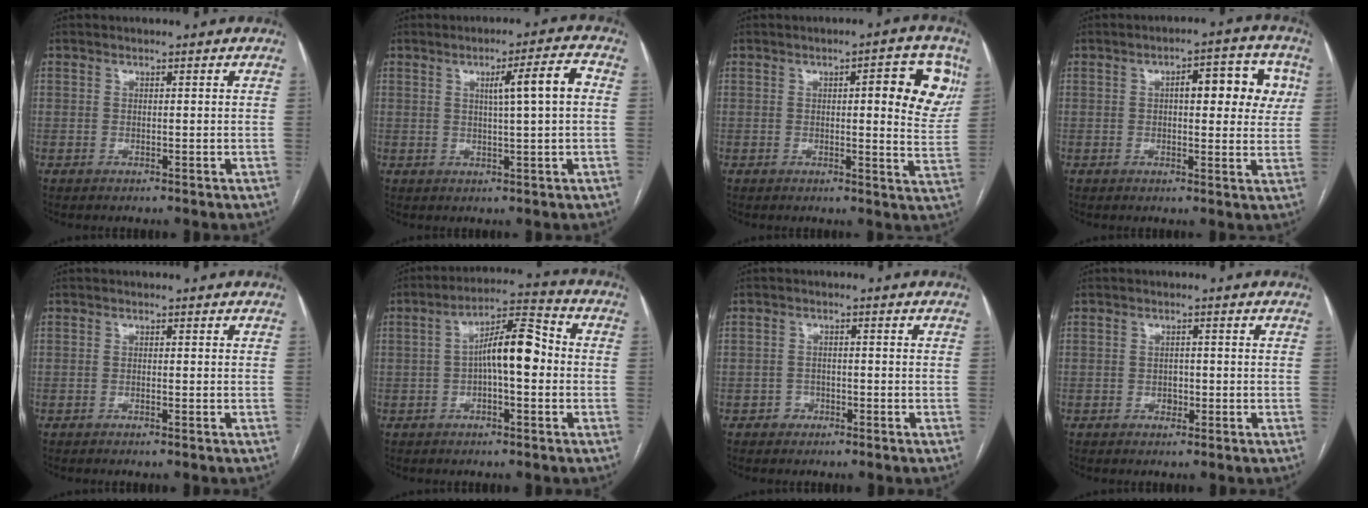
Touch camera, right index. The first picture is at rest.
{"total": 6.3, "force": [1.1, -0.3, 6.2], "torque": [-0.093, 0.006, 0.017]}
{"total": 9.4, "force": [2.9, 2.1, 8.7], "torque": [-0.095, 0.004, 0.028]}
{"total": 9.4, "force": [2.3, 3.4, 8.4], "torque": [-0.100, 0.023, 0.026]}
{"total": 0.5, "force": [-0.4, -0.1, 0.4], "torque": [-0.007, 0.001, -0.006]}
{"total": 9.0, "force": [-0.5, 2.3, 8.7], "torque": [-0.148, 0.033, -0.010]}
{"total": 1.9, "force": [-1.1, 1.6, 0.1], "torque": [0.005, 0.009, -0.021]}
{"total": 1.3, "force": [-0.4, 1.0, 0.7], "torque": [-0.009, 0.006, -0.002]}